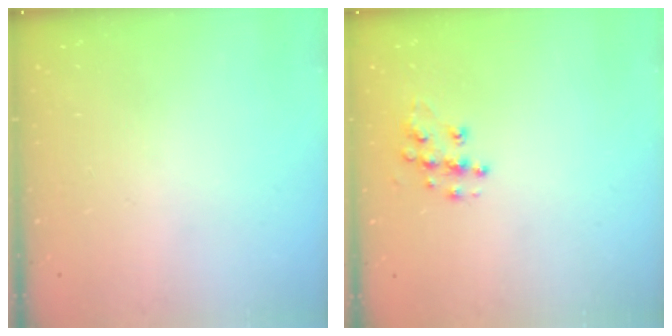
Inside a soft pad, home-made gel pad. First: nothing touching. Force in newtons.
{"total": 9.9, "press": 9.9, "slide": 0.7}